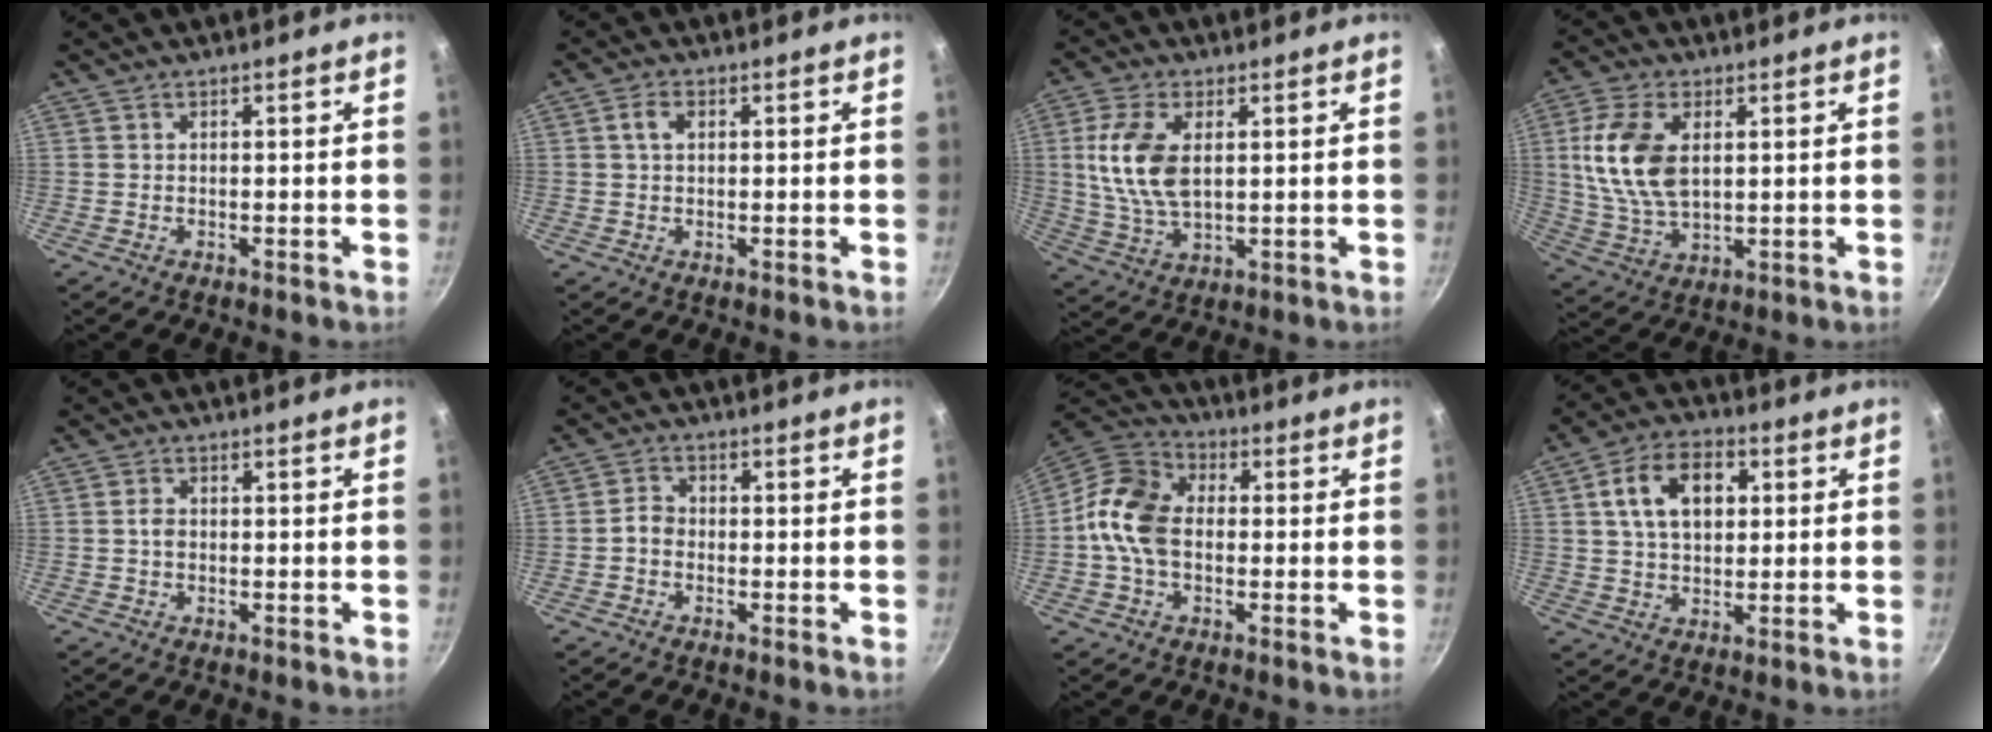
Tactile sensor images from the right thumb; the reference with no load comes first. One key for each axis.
{"total": 2.1, "fx": 0.5, "fy": 1.4, "fz": 1.5, "tx": -0.024, "ty": 0.005, "tz": 0.008}
{"total": 11.5, "fx": 2.1, "fy": 6.2, "fz": 9.4, "tx": -0.186, "ty": -0.008, "tz": 0.045}
{"total": 13.2, "fx": 2.7, "fy": 7.6, "fz": 10.5, "tx": -0.200, "ty": -0.009, "tz": 0.056}
{"total": 1.7, "fx": -0.1, "fy": 1.2, "fz": 1.2, "tx": -0.020, "ty": 0.005, "tz": -0.003}
{"total": 2.6, "fx": -0.9, "fy": 2.1, "fz": 1.3, "tx": -0.018, "ty": 0.018, "tz": -0.024}
{"total": 12.1, "fx": -0.6, "fy": 8.7, "fz": 8.3, "tx": -0.131, "ty": 0.027, "tz": -0.033}
{"total": 11.8, "fx": 2.8, "fy": 7.8, "fz": 8.4, "tx": -0.120, "ty": 0.011, "tz": 0.040}